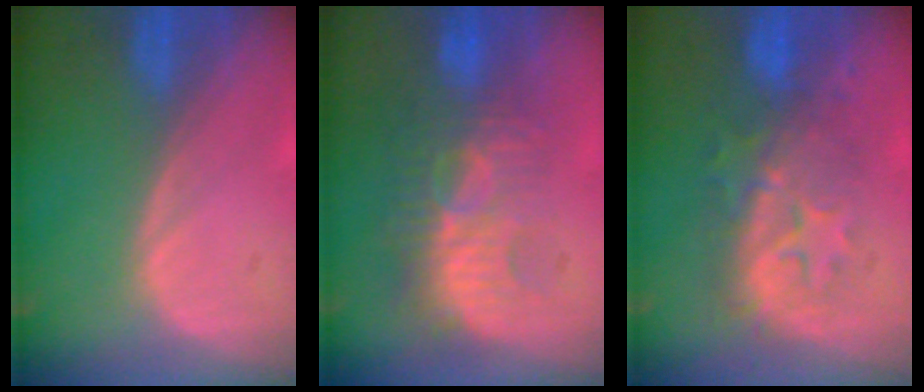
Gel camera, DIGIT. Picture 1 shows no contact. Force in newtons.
{"total": 9.0, "press": 8.6, "slide": 2.6}
{"total": 8.1, "press": 8.1, "slide": 0.9}